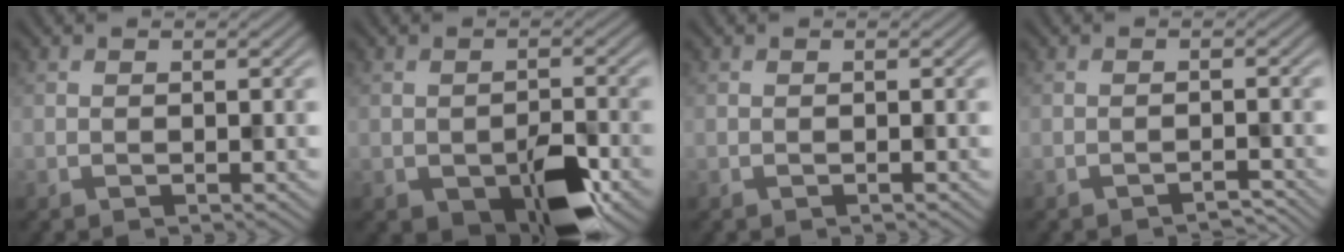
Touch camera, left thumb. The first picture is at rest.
{"total": 7.3, "force": [-3.3, 3.5, 5.5], "torque": [-0.089, -0.009, -0.044]}
{"total": 0.0}
{"total": 1.4, "force": [-1.3, 0.1, 0.5], "torque": [-0.003, 0.004, -0.025]}